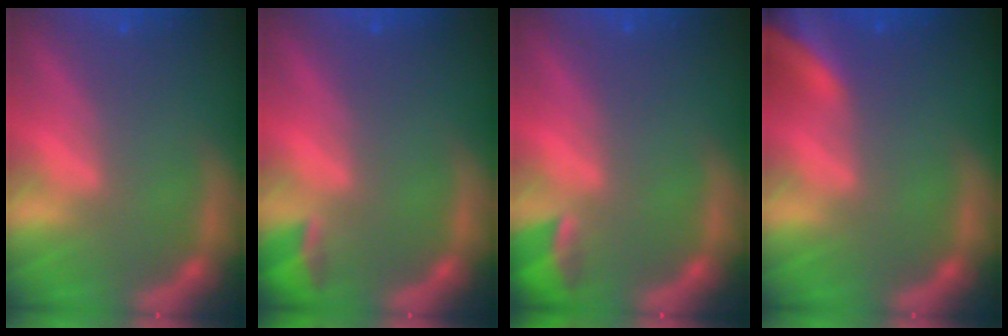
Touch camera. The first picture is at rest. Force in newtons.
{"total": 1.9}
{"total": 2.4}
{"total": 9.0}